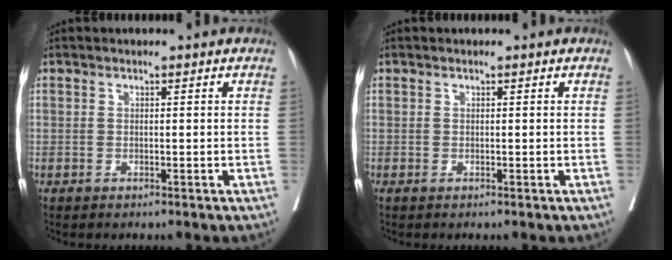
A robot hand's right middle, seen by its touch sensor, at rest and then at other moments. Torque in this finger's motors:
{"motor_torque": [-0.06, -0.09, -0.01, 0.00]}